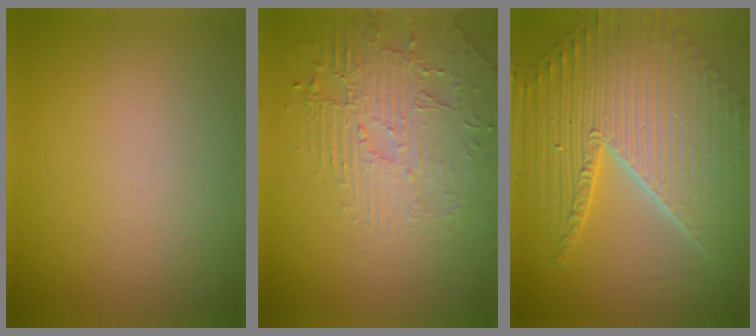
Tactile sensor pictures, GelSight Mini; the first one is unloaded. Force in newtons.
{"total": 2.8, "press": 2.5, "slide": 1.4}
{"total": 11.0, "press": 7.3, "slide": 8.2}